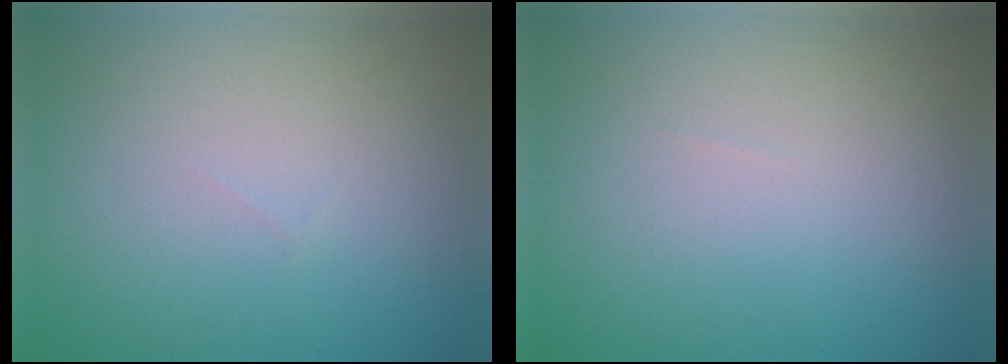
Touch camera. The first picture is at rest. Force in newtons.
{"total": 0.0}